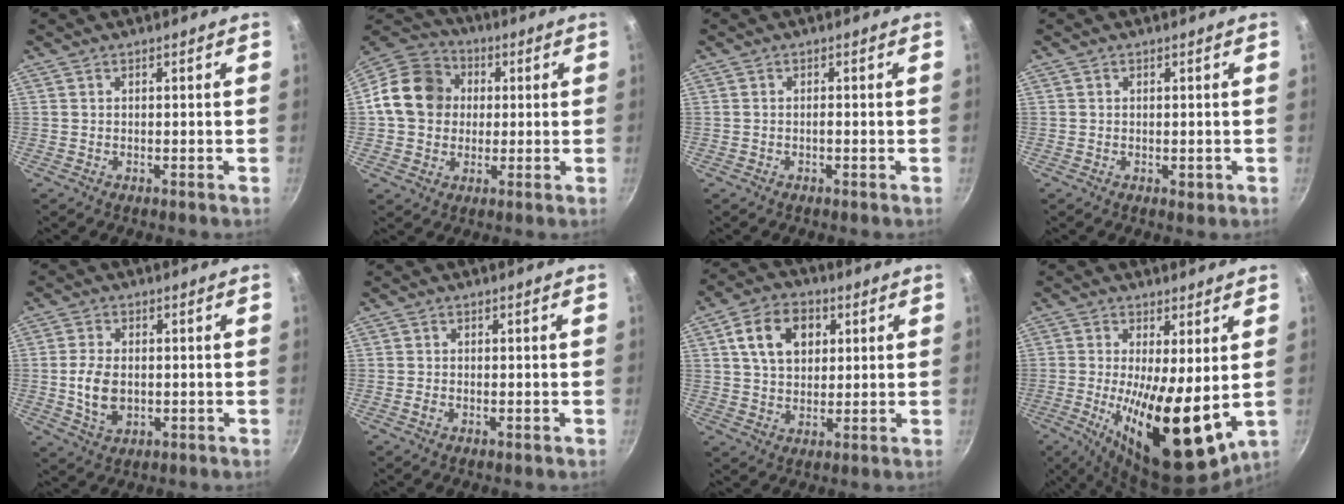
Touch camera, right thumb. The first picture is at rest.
{"total": 14.2, "force": [1.4, 12.3, 7.1], "torque": [-0.101, 0.024, 0.007]}
{"total": 0.6, "force": [-0.3, 0.2, 0.5], "torque": [-0.010, 0.003, -0.007]}
{"total": 1.3, "force": [-0.2, 1.0, 0.8], "torque": [-0.009, -0.001, -0.003]}
{"total": 7.4, "force": [-0.4, 4.9, 5.6], "torque": [-0.104, 0.002, -0.003]}
{"total": 1.0, "force": [-0.4, 0.6, 0.8], "torque": [-0.018, 0.002, -0.010]}
{"total": 10.9, "force": [3.4, 7.9, 6.8], "torque": [-0.096, 0.006, 0.051]}
{"total": 17.7, "force": [-1.0, 6.3, 16.5], "torque": [-0.253, -0.024, -0.007]}